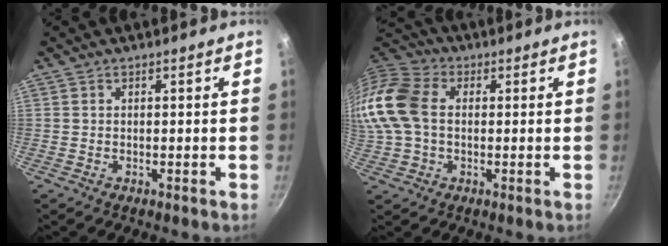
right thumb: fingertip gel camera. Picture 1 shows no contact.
{"total": 16.6, "force": [1.2, 11.8, 11.5], "torque": [-0.249, 0.031, 0.010]}